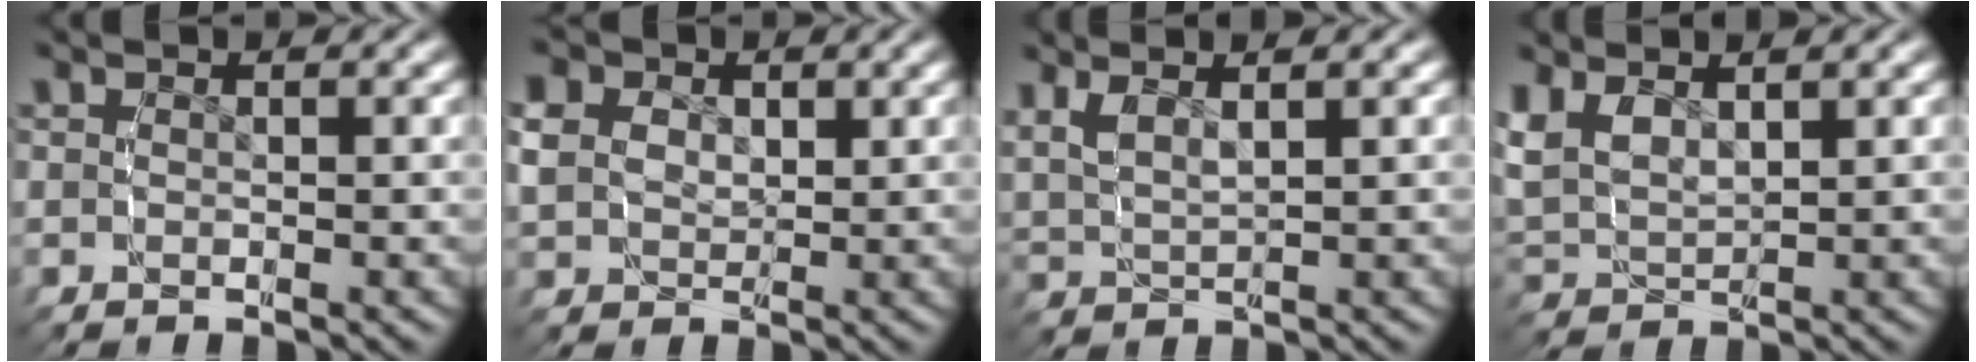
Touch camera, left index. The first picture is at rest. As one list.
[{"total": 4.4, "force": [1.4, 3.5, 2.2], "torque": [-0.056, -0.010, 0.030]}, {"total": 2.9, "force": [2.1, 1.1, 1.7], "torque": [-0.043, 0.003, 0.043]}, {"total": 4.4, "force": [2.0, 2.9, 2.6], "torque": [-0.078, -0.006, 0.043]}]